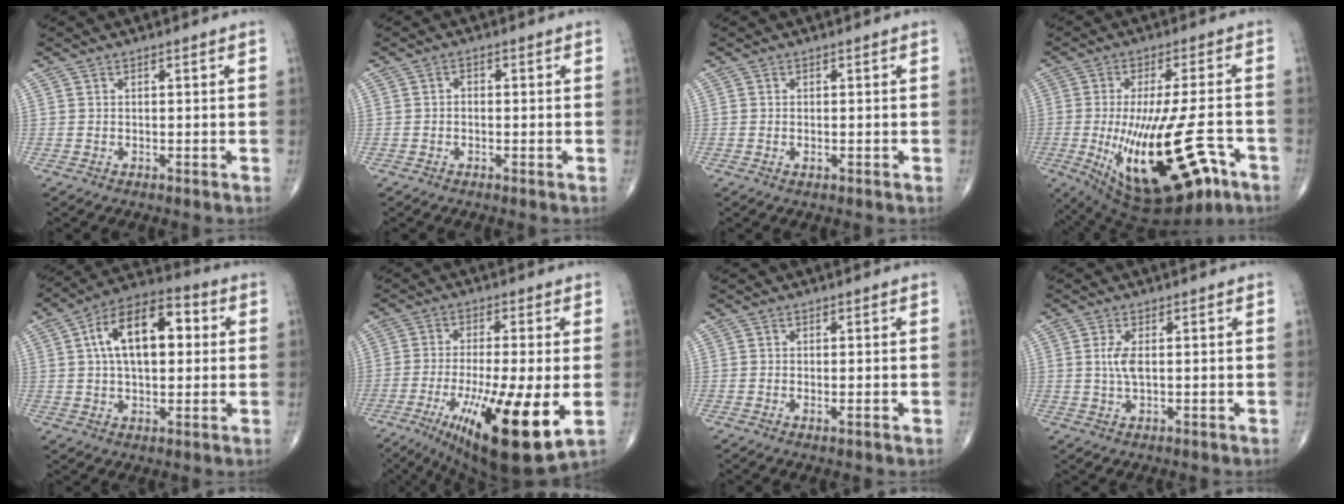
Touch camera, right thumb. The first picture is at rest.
{"total": 1.1, "force": [-0.2, 0.8, 0.8], "torque": [-0.005, 0.005, -0.007]}
{"total": 0.8, "force": [-0.3, 0.4, 0.7], "torque": [-0.010, 0.000, -0.005]}
{"total": 23.7, "force": [-8.8, 9.0, 20.1], "torque": [-0.325, 0.003, -0.116]}
{"total": 15.8, "force": [3.1, 8.6, 13.0], "torque": [-0.197, 0.025, 0.043]}
{"total": 19.9, "force": [-5.9, 4.6, 18.5], "torque": [-0.297, -0.027, -0.080]}
{"total": 1.2, "force": [-0.3, 0.2, 1.1], "torque": [-0.016, -0.003, -0.003]}
{"total": 3.5, "force": [0.5, 1.3, 3.2], "torque": [-0.074, -0.001, 0.014]}